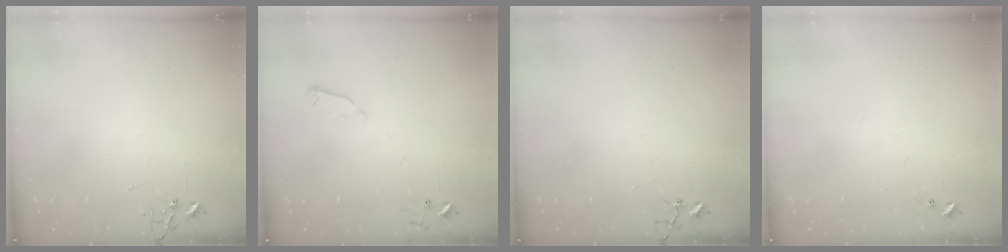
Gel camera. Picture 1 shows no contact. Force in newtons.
{"total": 2.9, "press": 2.9, "slide": 0.4}
{"total": 3.4, "press": 3.4, "slide": 0.3}
{"total": 4.5, "press": 4.4, "slide": 0.4}